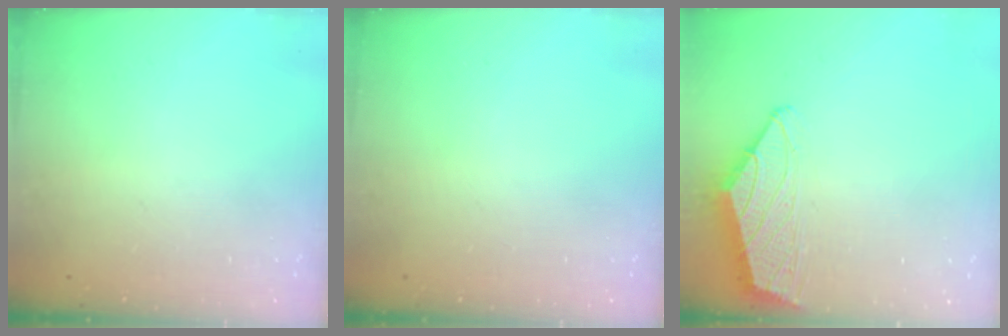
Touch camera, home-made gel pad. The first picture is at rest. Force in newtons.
{"total": 0.0}
{"total": 1.4, "press": 1.3, "slide": 0.5}